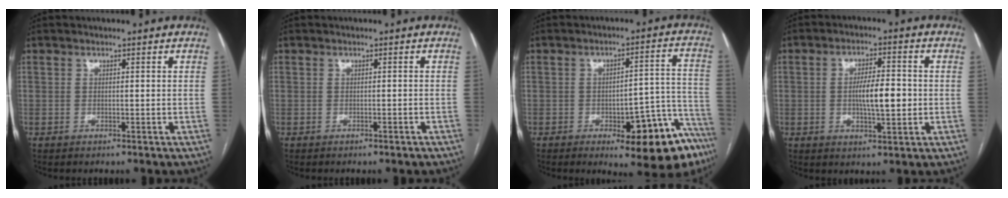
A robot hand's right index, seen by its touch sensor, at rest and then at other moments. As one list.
[{"total": 1.0, "force": [-0.8, 0.1, 0.6], "torque": [-0.015, -0.002, -0.008]}, {"total": 15.6, "force": [-9.4, 4.8, 11.5], "torque": [-0.059, 0.052, -0.117]}, {"total": 6.9, "force": [-0.5, 1.8, 6.7], "torque": [-0.118, 0.005, -0.007]}]